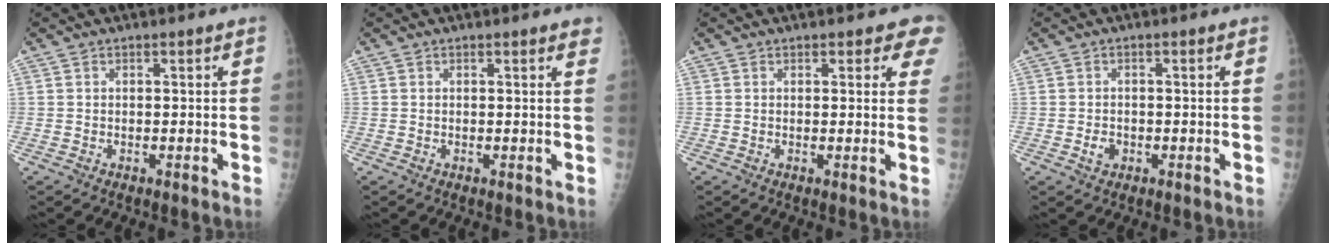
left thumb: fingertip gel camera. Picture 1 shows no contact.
{"total": 1.5, "force": [1.1, 0.4, 1.0], "torque": [-0.008, 0.002, 0.010]}
{"total": 4.2, "force": [3.0, 2.0, 2.1], "torque": [0.011, -0.009, 0.022]}
{"total": 2.1, "force": [-0.7, 1.7, 1.1], "torque": [-0.012, 0.003, -0.010]}